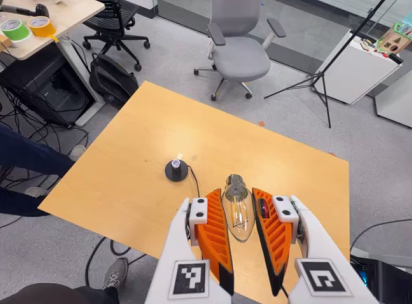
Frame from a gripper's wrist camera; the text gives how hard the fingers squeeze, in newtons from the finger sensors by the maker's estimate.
{"total": 12.2, "left": 13.5, "right": 11.0}